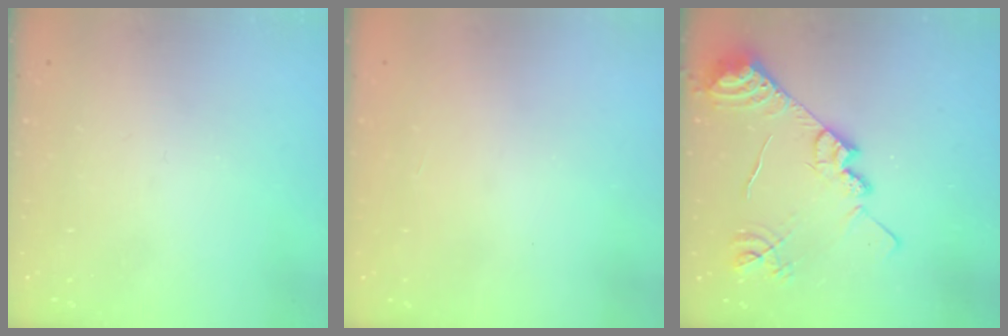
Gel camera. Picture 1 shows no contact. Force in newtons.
{"total": 1.2, "press": 1.1, "slide": 0.5}
{"total": 17.0, "press": 16.9, "slide": 1.6}